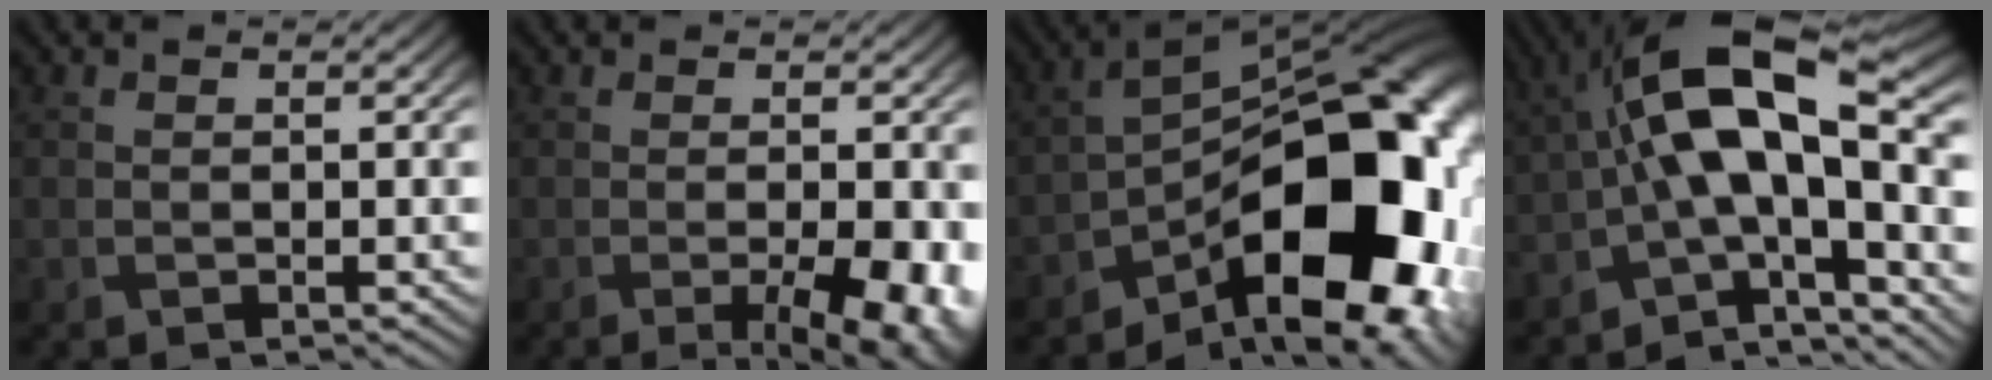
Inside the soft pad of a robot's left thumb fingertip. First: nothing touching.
{"total": 6.8, "force": [-2.2, 1.7, 6.2], "torque": [-0.090, -0.009, -0.021]}
{"total": 18.4, "force": [-7.7, 8.2, 14.6], "torque": [-0.192, -0.004, -0.138]}
{"total": 14.6, "force": [-1.5, 4.9, 13.7], "torque": [-0.223, 0.033, -0.037]}